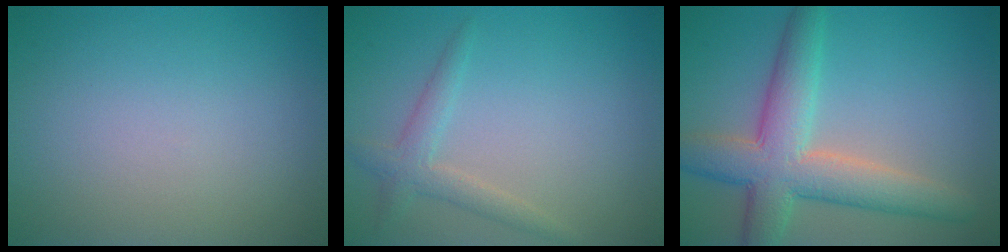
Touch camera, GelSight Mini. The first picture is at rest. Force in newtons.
{"total": 2.1, "press": 2.1, "slide": 0.0}
{"total": 7.2, "press": 7.2, "slide": 0.3}